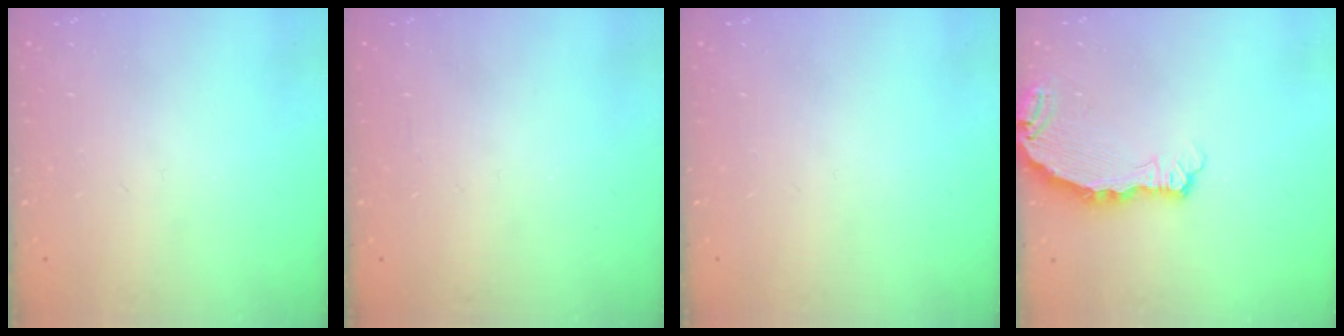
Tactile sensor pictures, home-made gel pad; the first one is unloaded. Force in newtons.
{"total": 0.0}
{"total": 0.0}
{"total": 5.3, "press": 5.1, "slide": 1.3}